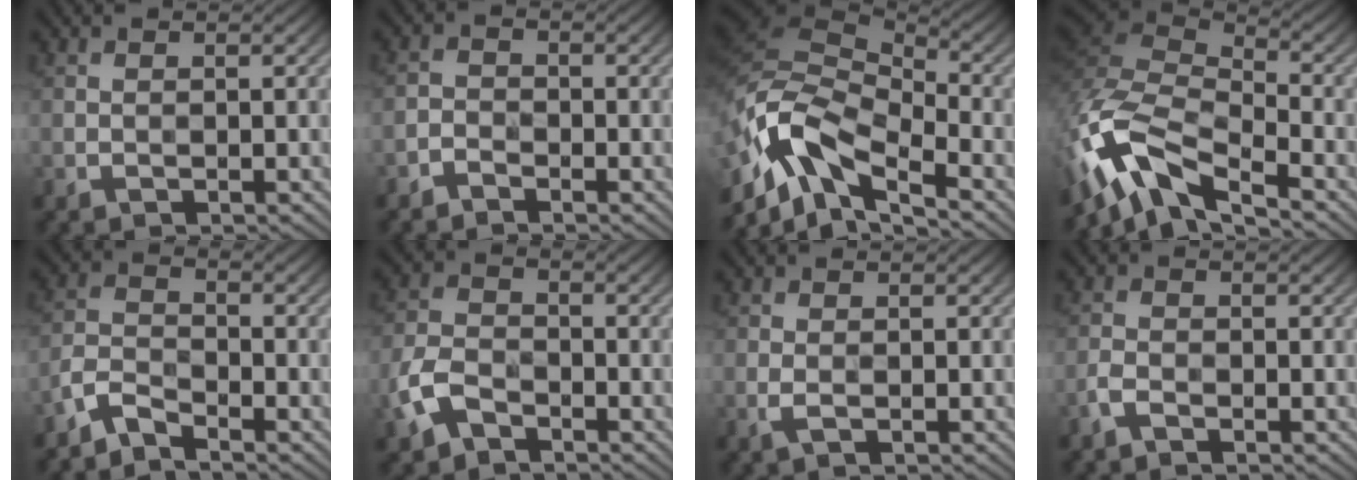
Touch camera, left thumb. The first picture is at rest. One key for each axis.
{"total": 1.9, "fx": -1.6, "fy": 0.9, "fz": 0.4, "tx": -0.006, "ty": 0.003, "tz": -0.040}
{"total": 12.3, "fx": -5.6, "fy": 6.1, "fz": 9.0, "tx": -0.193, "ty": -0.003, "tz": -0.125}
{"total": 12.5, "fx": -7.2, "fy": 5.1, "fz": 8.8, "tx": -0.196, "ty": -0.005, "tz": -0.152}
{"total": 3.9, "fx": -3.5, "fy": 1.0, "fz": 1.5, "tx": -0.042, "ty": -0.002, "tz": -0.087}
{"total": 5.7, "fx": -3.2, "fy": 3.5, "fz": 3.2, "tx": -0.078, "ty": -0.004, "tz": -0.078}
{"total": 1.4, "fx": -0.5, "fy": 0.7, "fz": 1.1, "tx": -0.032, "ty": -0.002, "tz": -0.014}
{"total": 1.8, "fx": -1.3, "fy": 0.8, "fz": 1.0, "tx": -0.026, "ty": -0.001, "tz": -0.034}